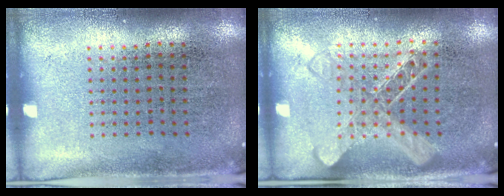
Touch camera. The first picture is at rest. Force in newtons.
{"total": 1.4, "press": 1.4, "slide": 0.4}